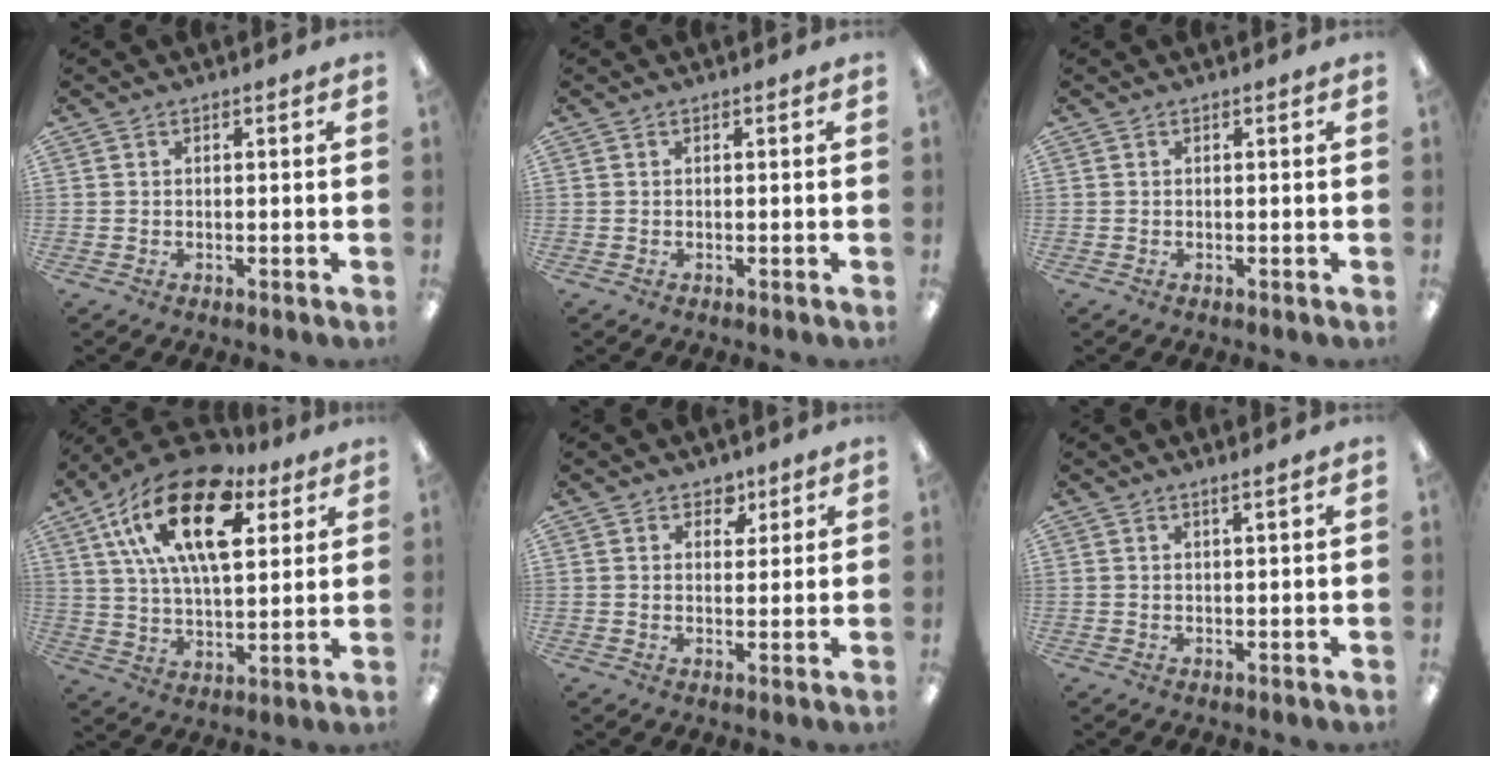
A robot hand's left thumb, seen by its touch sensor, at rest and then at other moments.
{"total": 0.0}
{"total": 0.0}
{"total": 21.6, "force": [10.6, 10.7, 15.5], "torque": [-0.281, -0.037, 0.180]}
{"total": 3.9, "force": [2.6, 2.7, 1.2], "torque": [0.001, -0.012, 0.041]}
{"total": 1.3, "force": [0.9, -0.1, 0.9], "torque": [-0.017, -0.003, 0.016]}